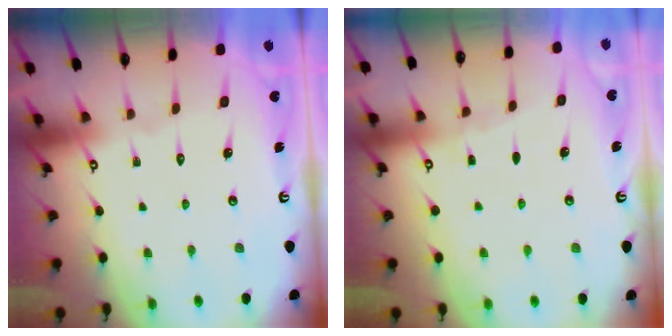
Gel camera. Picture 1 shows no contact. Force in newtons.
{"total": 2.6, "press": 2.5, "slide": 0.4}